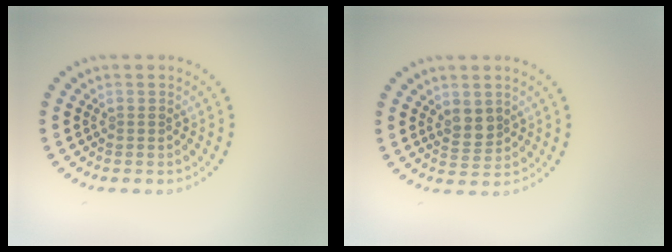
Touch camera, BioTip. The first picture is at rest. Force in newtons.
{"total": 2.1, "press": 2.0, "slide": 0.9}